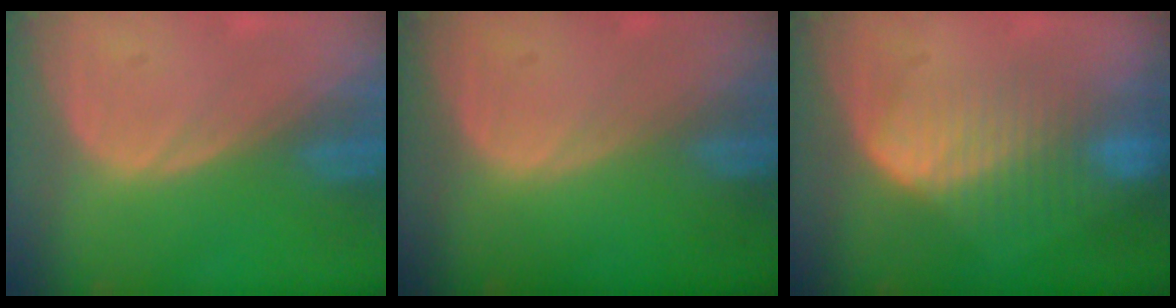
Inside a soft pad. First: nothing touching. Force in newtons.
{"total": 0.0}
{"total": 8.0, "press": 7.5, "slide": 2.7}